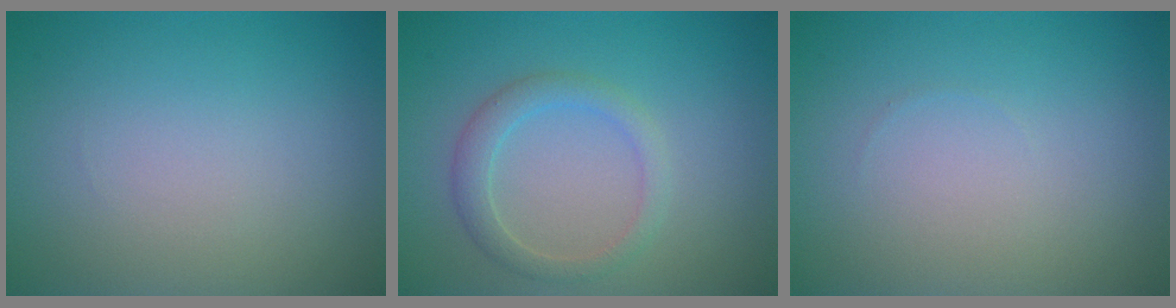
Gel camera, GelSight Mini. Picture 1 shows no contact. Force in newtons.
{"total": 2.3, "press": 2.3, "slide": 0.1}
{"total": 0.0}